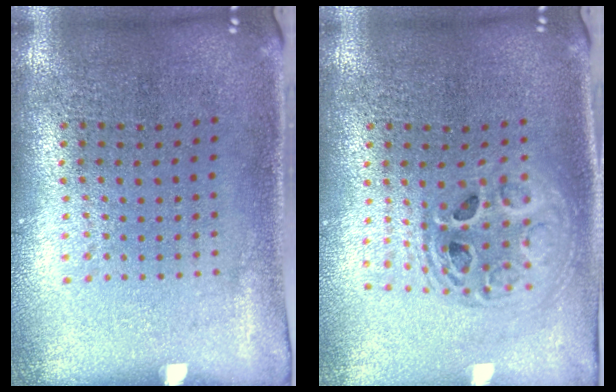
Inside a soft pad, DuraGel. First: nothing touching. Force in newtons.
{"total": 1.8, "press": 1.5, "slide": 1.0}